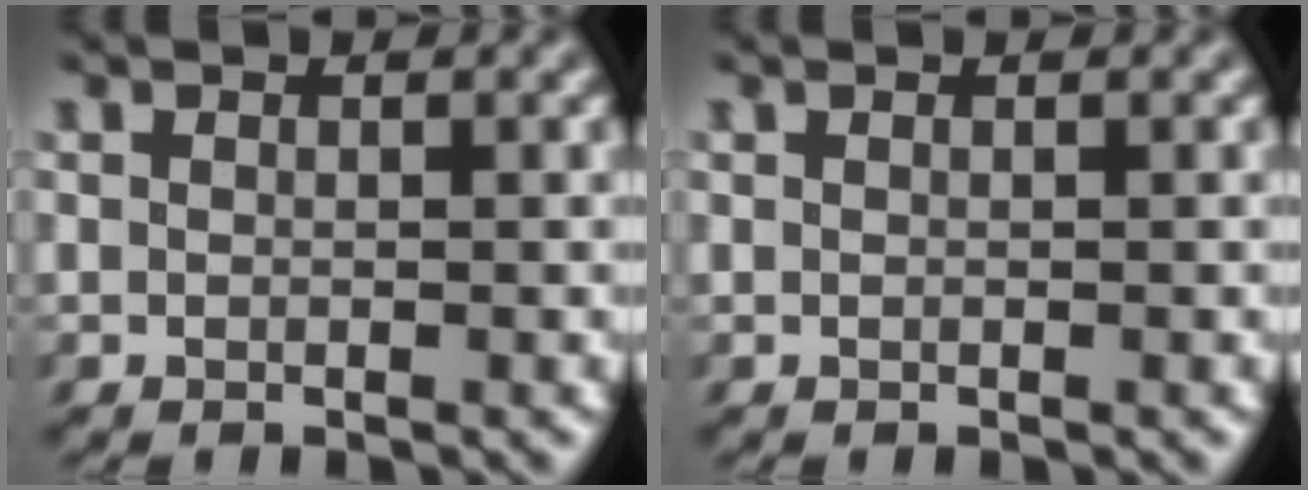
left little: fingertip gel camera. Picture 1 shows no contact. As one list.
[{"total": 0.0}]